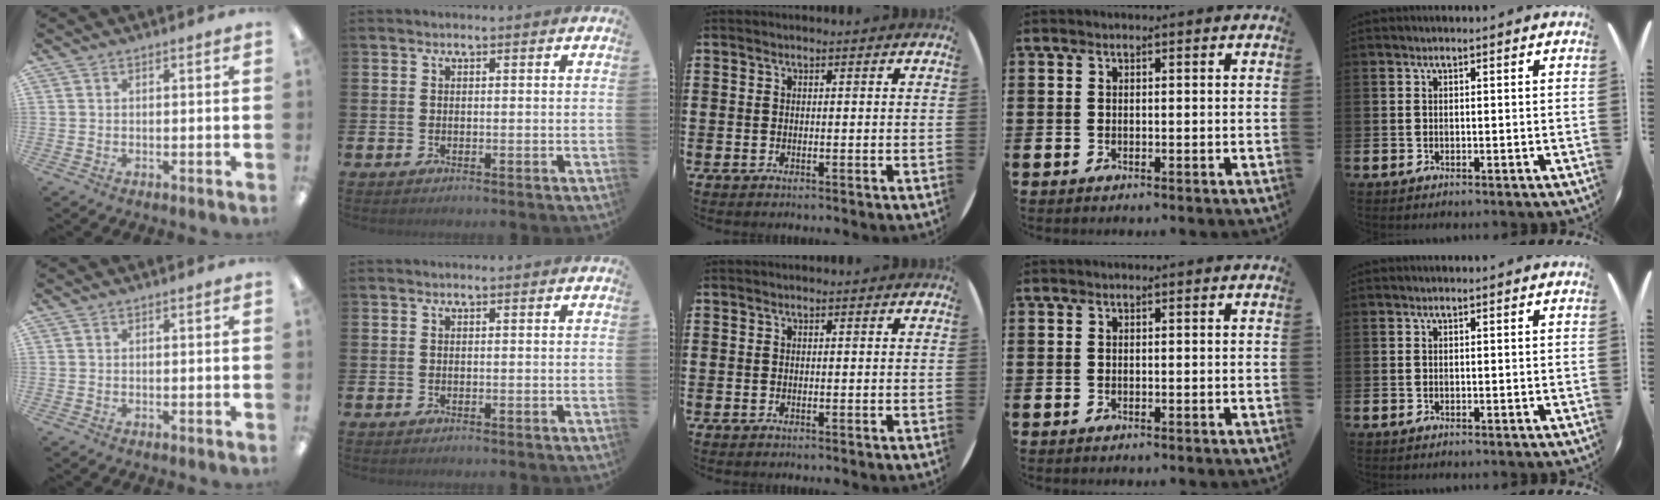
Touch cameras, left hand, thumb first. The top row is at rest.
{}